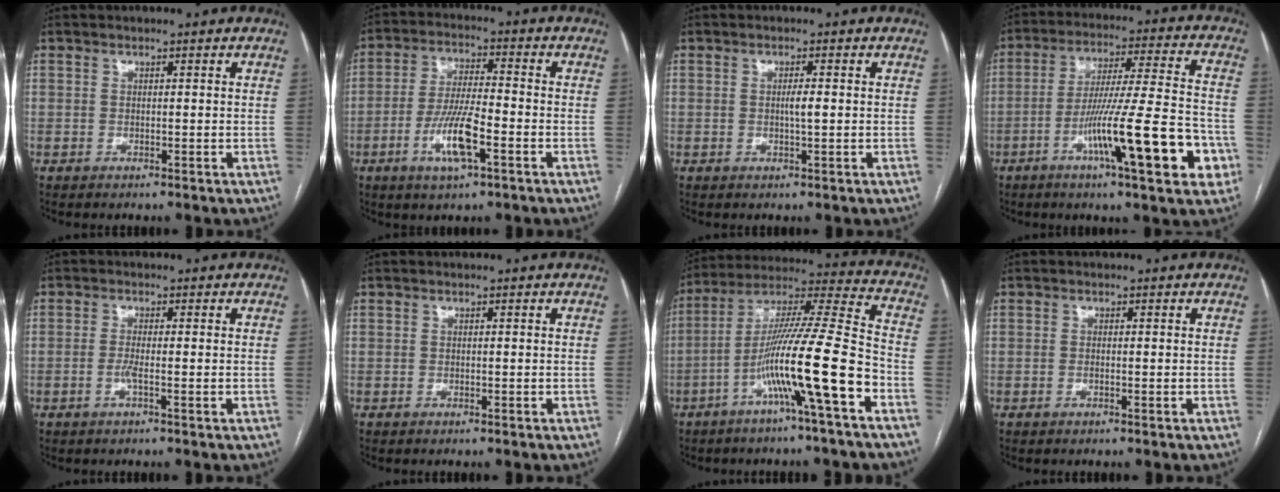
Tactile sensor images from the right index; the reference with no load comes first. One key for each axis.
{"total": 9.2, "fx": -3.7, "fy": 1.6, "fz": 8.3, "tx": -0.165, "ty": -0.005, "tz": -0.067}
{"total": 1.8, "fx": 0.0, "fy": 0.1, "fz": 1.8, "tx": -0.033, "ty": 0.000, "tz": 0.000}
{"total": 18.4, "fx": -7.1, "fy": 1.2, "fz": 17.0, "tx": -0.251, "ty": -0.001, "tz": -0.108}
{"total": 2.0, "fx": -0.6, "fy": 0.0, "fz": 1.9, "tx": -0.040, "ty": -0.002, "tz": -0.014}
{"total": 0.0}
{"total": 16.5, "fx": -6.7, "fy": -0.7, "fz": 15.0, "tx": -0.269, "ty": 0.006, "tz": -0.121}
{"total": 0.7, "fx": -0.2, "fy": 0.1, "fz": 0.7, "tx": -0.018, "ty": -0.002, "tz": -0.002}